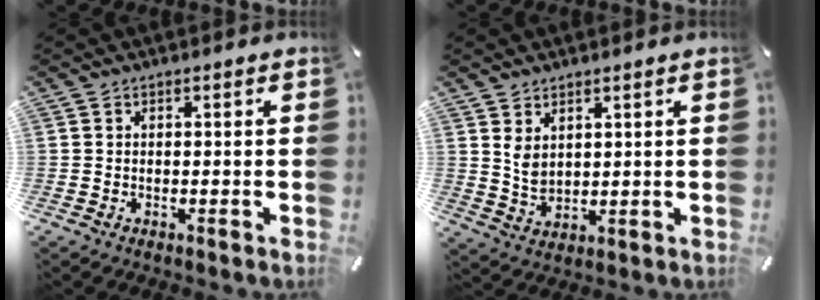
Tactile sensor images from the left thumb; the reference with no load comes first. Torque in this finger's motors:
{"motor_torque": [0.31, 0.23, 0.55, -0.62, 0.21]}